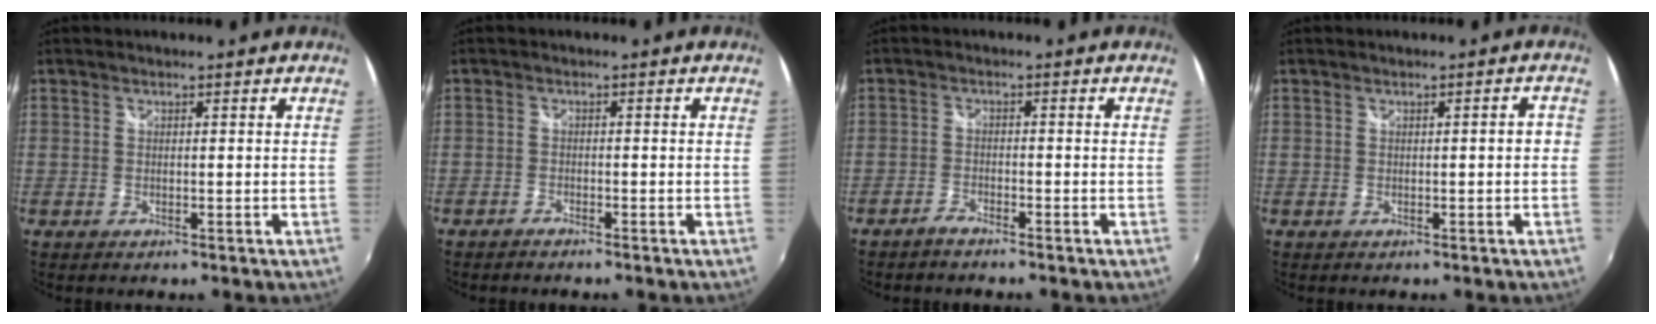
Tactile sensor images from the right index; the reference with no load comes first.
{"total": 1.4, "force": [-1.3, 0.0, 0.3], "torque": [-0.017, -0.003, -0.027]}
{"total": 2.1, "force": [-2.0, 0.1, 0.6], "torque": [-0.028, -0.001, -0.041]}
{"total": 1.5, "force": [-0.2, 0.2, 1.5], "torque": [-0.019, 0.007, -0.002]}